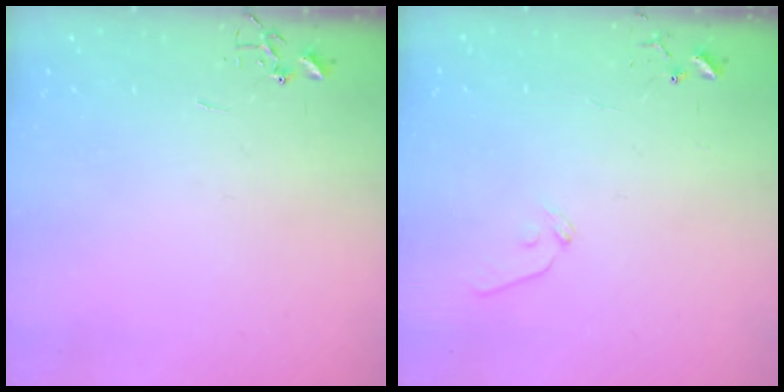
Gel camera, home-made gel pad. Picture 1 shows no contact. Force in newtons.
{"total": 6.9, "press": 6.9, "slide": 0.7}